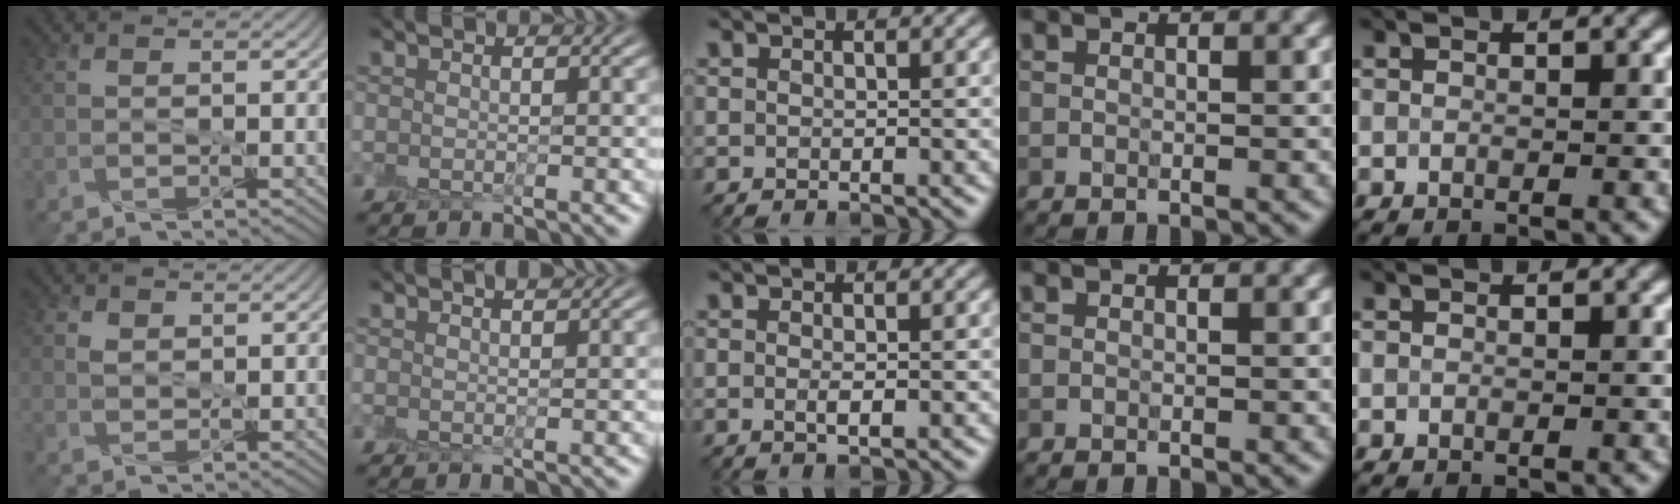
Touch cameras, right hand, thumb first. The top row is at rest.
{"thumb": {"total": 1.5, "force": [0.5, 1.2, 0.8], "torque": [-0.024, 0.001, 0.008]}, "index": {"total": 1.0, "force": [0.7, 0.0, 0.7], "torque": [-0.007, 0.007, 0.007]}, "middle": {"total": 0.9, "force": [0.0, 0.2, 0.9], "torque": [-0.016, 0.001, 0.000]}}